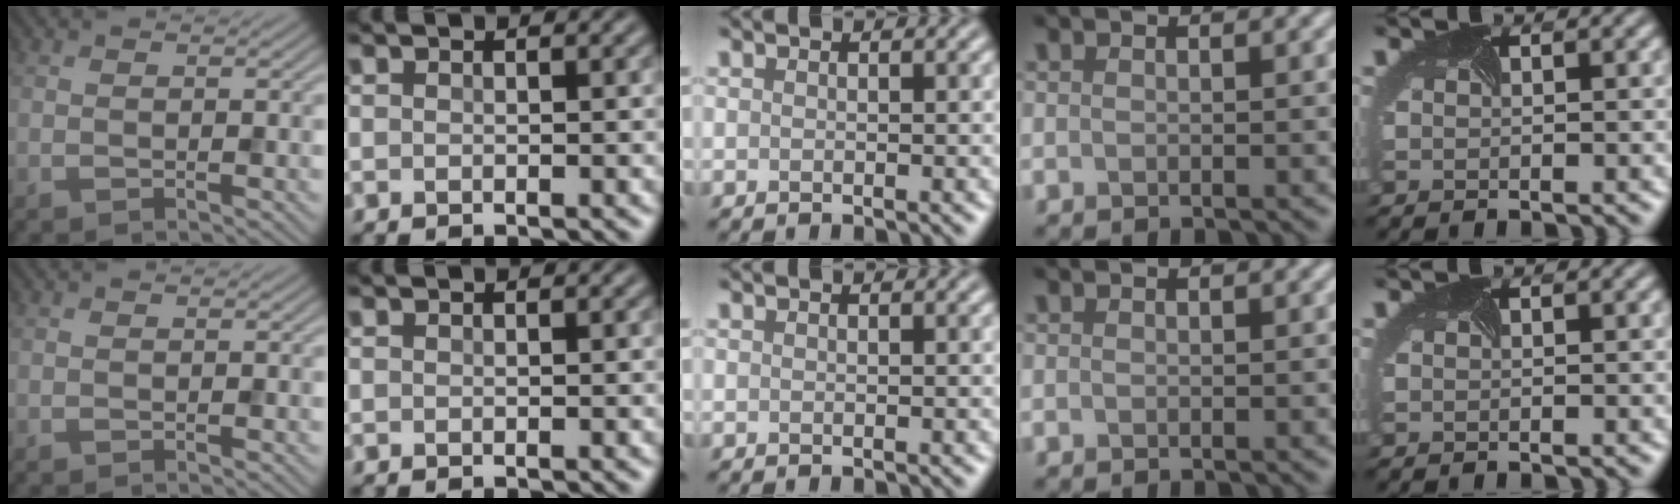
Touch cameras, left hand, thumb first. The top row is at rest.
{}